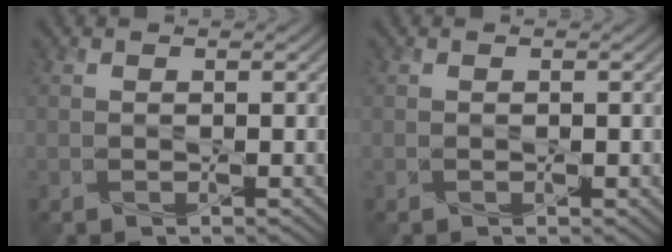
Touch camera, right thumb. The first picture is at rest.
{"total": 0.0}